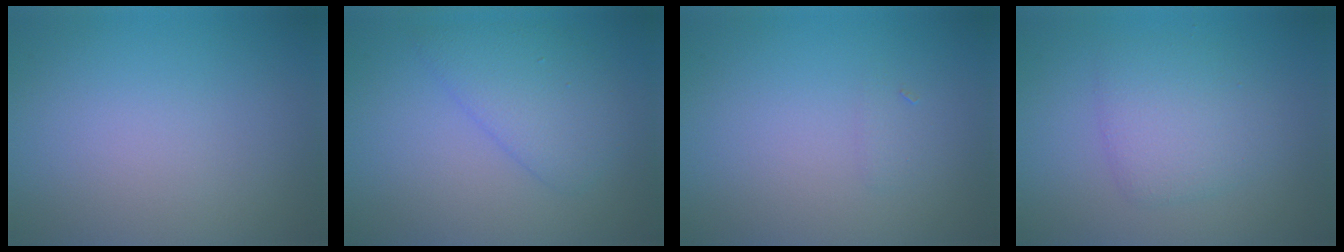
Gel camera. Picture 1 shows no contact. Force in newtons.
{"total": 3.3, "press": 3.3, "slide": 0.2}
{"total": 0.6, "press": 0.6, "slide": 0.0}
{"total": 3.3, "press": 3.3, "slide": 0.1}